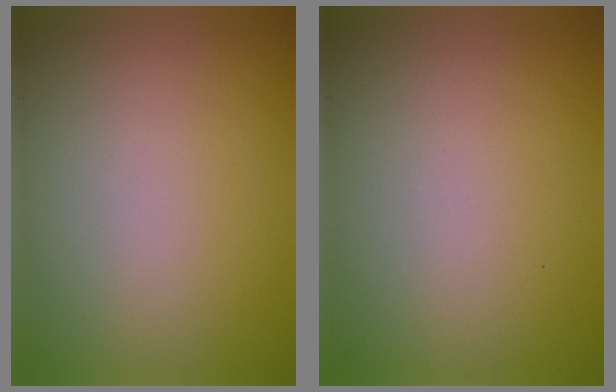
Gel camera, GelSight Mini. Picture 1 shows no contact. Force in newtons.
{"total": 0.0}